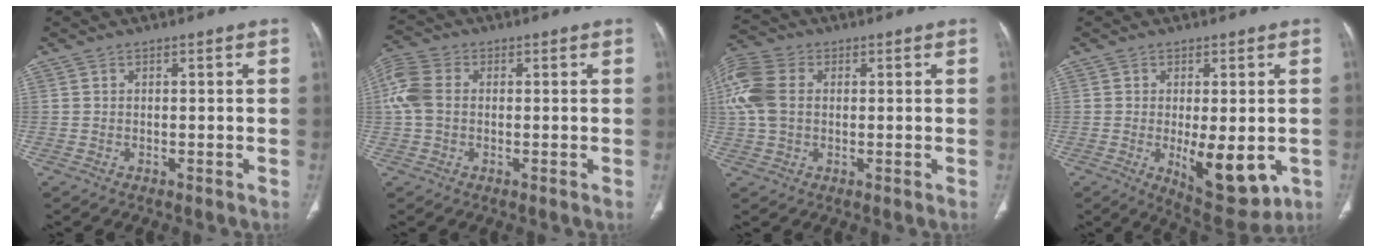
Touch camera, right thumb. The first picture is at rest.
{"total": 6.6, "force": [0.4, 4.8, 4.6], "torque": [-0.119, 0.018, 0.002]}
{"total": 9.9, "force": [1.3, 7.0, 6.8], "torque": [-0.166, 0.022, 0.025]}
{"total": 11.6, "force": [-2.4, 4.9, 10.2], "torque": [-0.127, -0.024, -0.021]}